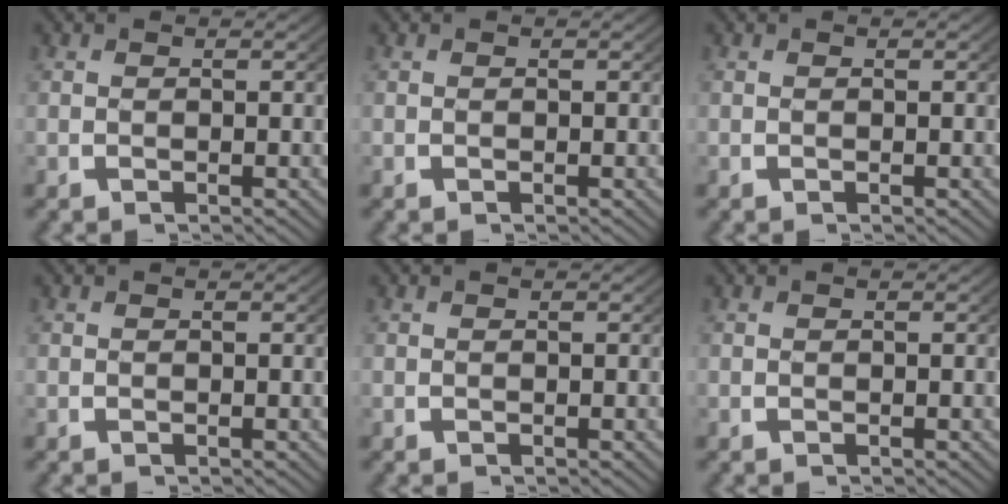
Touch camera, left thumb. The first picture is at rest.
{"total": 0.0}
{"total": 0.0}
{"total": 0.0}
{"total": 0.0}
{"total": 0.0}